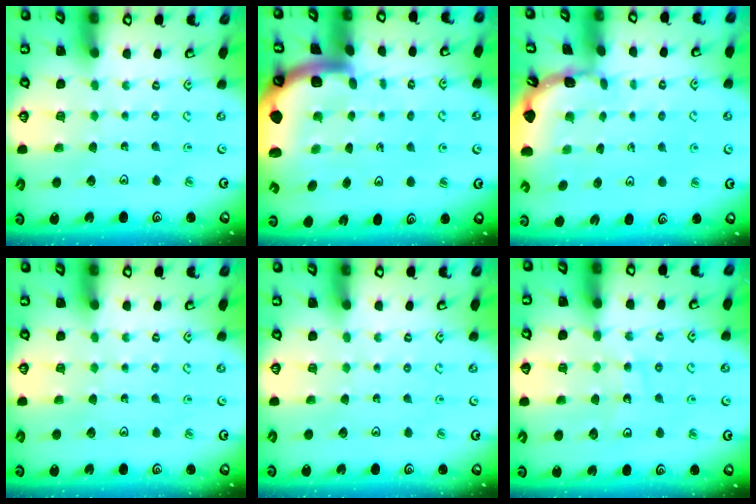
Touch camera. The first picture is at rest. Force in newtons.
{"total": 6.0, "press": 5.9, "slide": 0.8}
{"total": 1.7, "press": 1.7, "slide": 0.1}
{"total": 0.0}
{"total": 0.0}
{"total": 13.0, "press": 12.4, "slide": 3.9}